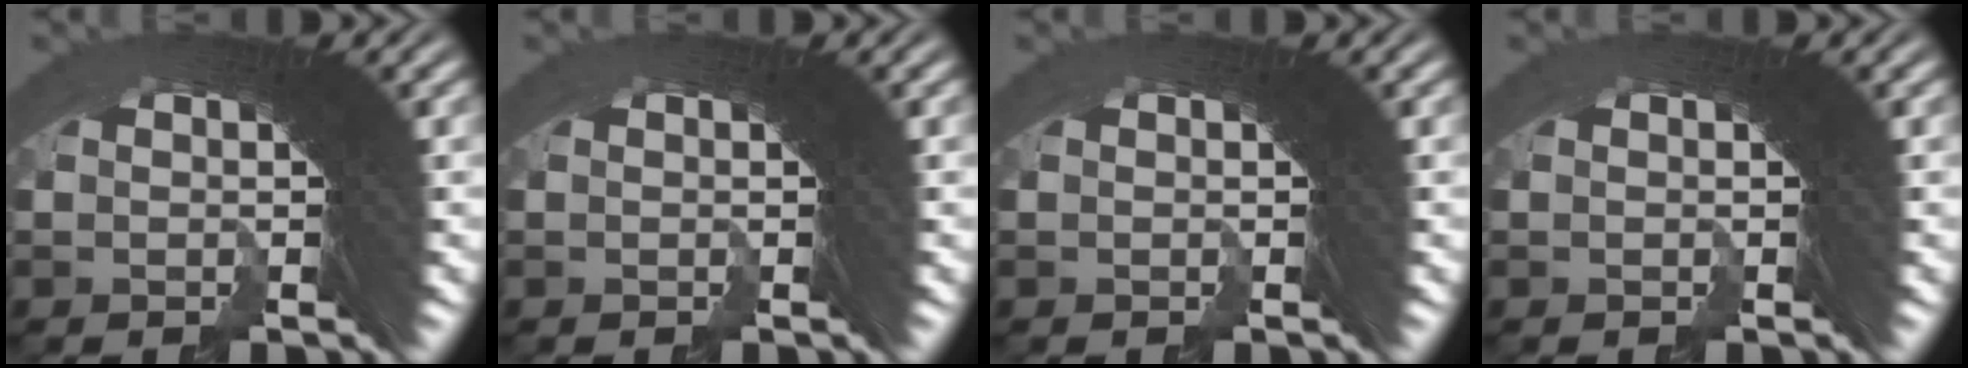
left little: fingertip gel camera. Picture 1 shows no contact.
{"total": 0.0}
{"total": 0.0}
{"total": 0.0}